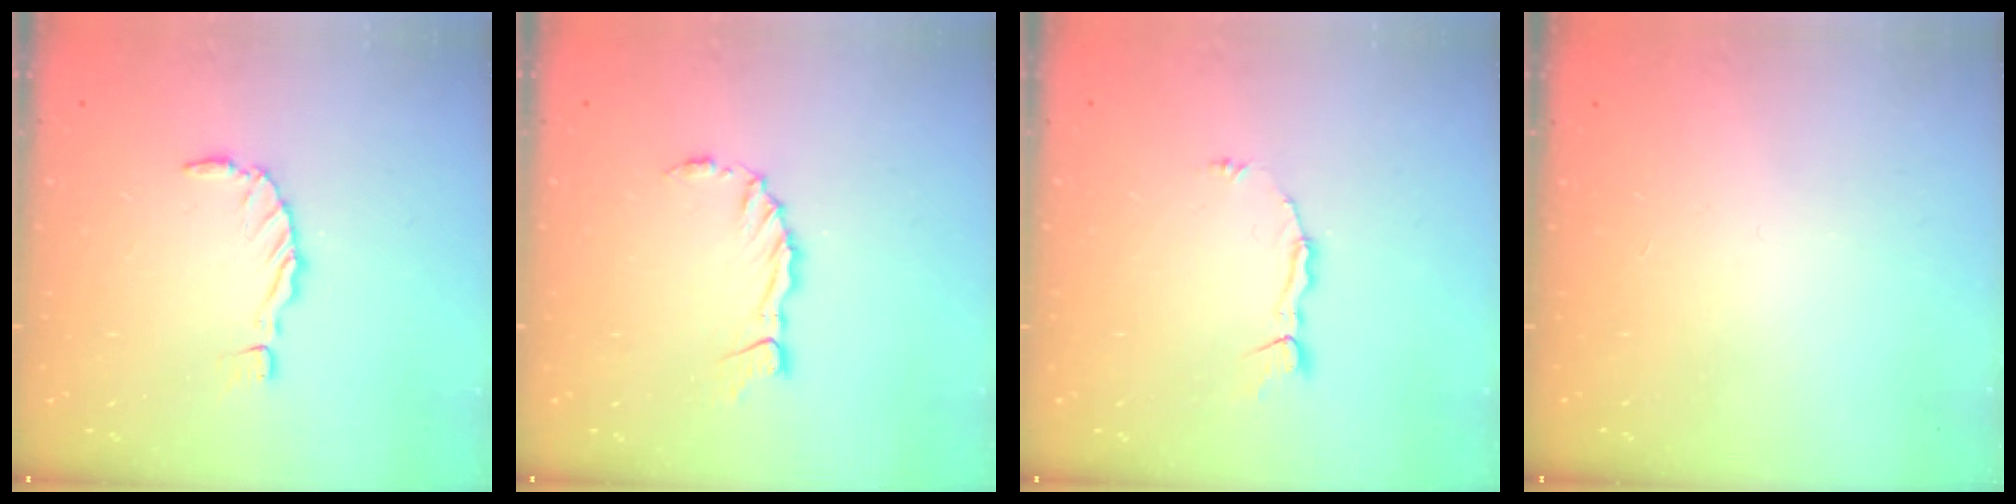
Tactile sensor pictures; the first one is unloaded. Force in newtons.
{"total": 3.8, "press": 3.8, "slide": 0.2}
{"total": 3.5, "press": 3.5, "slide": 0.2}
{"total": 1.6, "press": 1.6, "slide": 0.2}